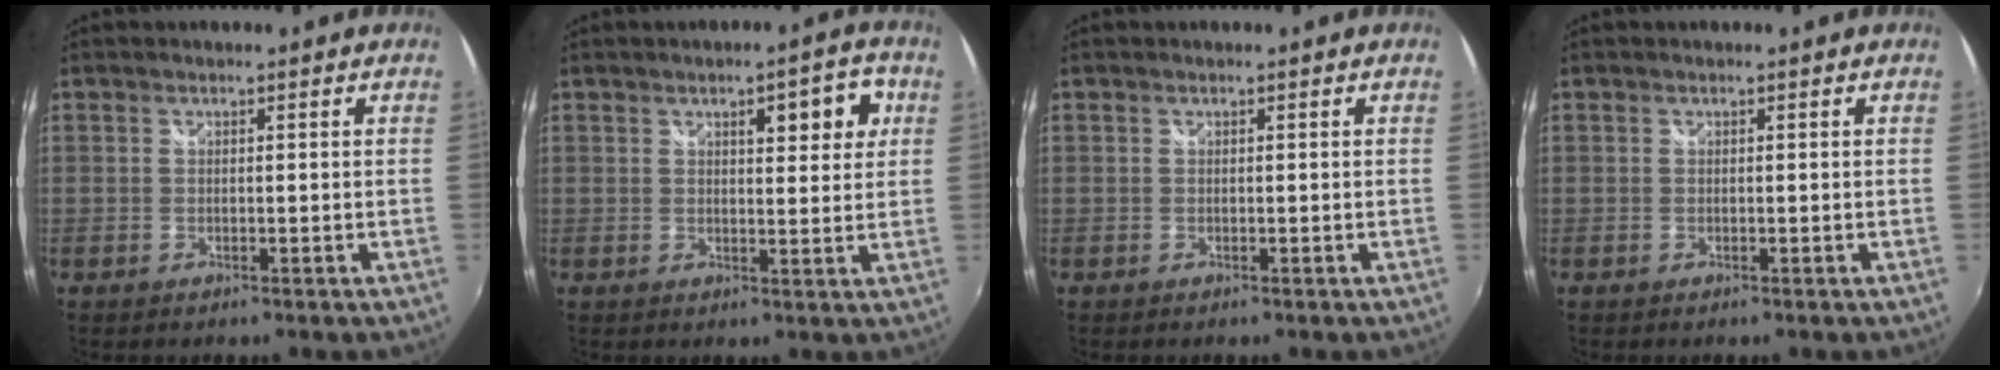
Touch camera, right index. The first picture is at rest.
{"total": 7.0, "force": [2.7, 2.3, 6.0], "torque": [-0.075, 0.015, 0.039]}
{"total": 0.0}
{"total": 0.0}